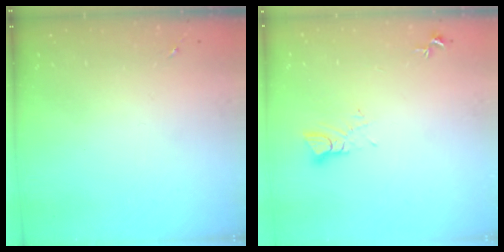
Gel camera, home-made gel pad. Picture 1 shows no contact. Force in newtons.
{"total": 3.8, "press": 3.8, "slide": 0.3}